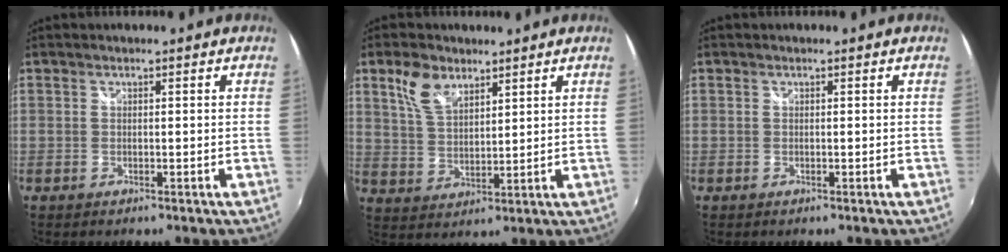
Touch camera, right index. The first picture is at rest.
{"total": 7.5, "force": [4.6, 4.0, 4.3], "torque": [-0.085, 0.013, 0.092]}
{"total": 0.0}